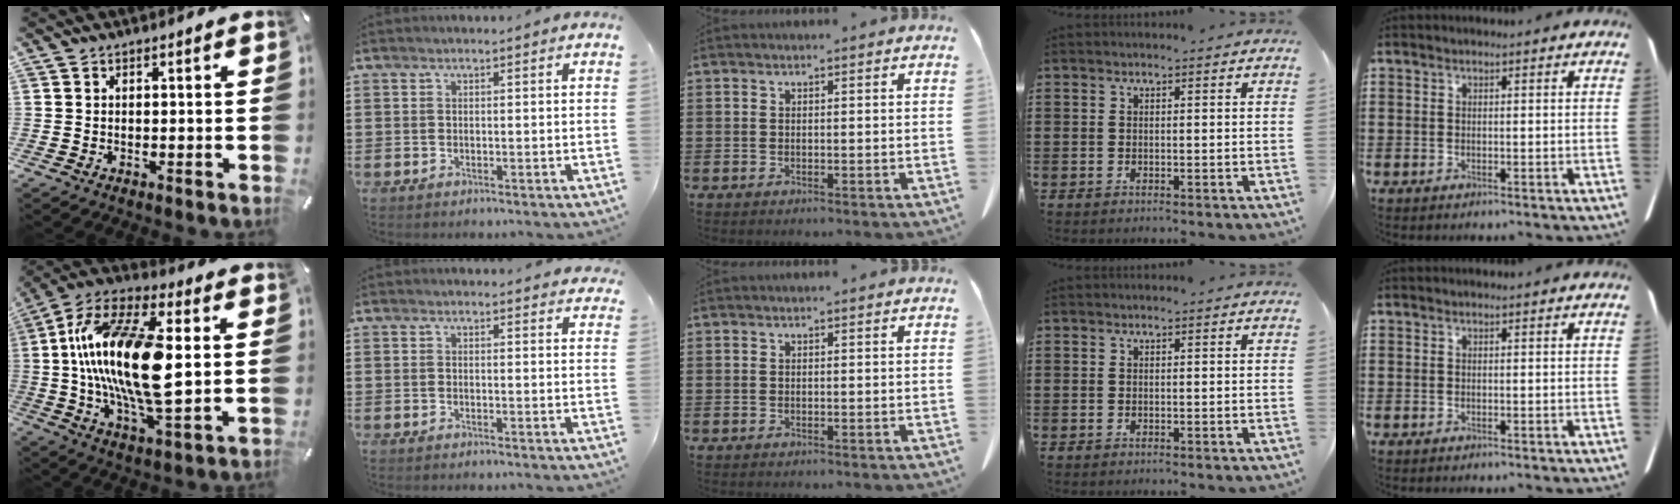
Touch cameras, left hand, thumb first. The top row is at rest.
{"thumb": {"total": 23.1, "force": [1.7, 9.1, 21.1], "torque": [-0.436, -0.012, 0.023]}, "index": {"total": 1.9, "force": [1.8, 0.3, 0.2], "torque": [0.000, -0.004, 0.034]}}